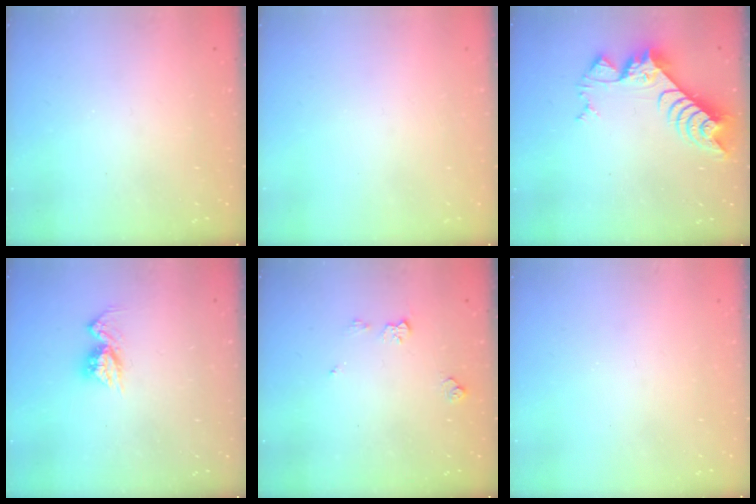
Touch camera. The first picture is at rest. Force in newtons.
{"total": 0.0}
{"total": 8.5, "press": 8.5, "slide": 0.8}
{"total": 8.1, "press": 8.1, "slide": 0.8}
{"total": 5.9, "press": 5.9, "slide": 0.8}
{"total": 0.5, "press": 0.5, "slide": 0.1}